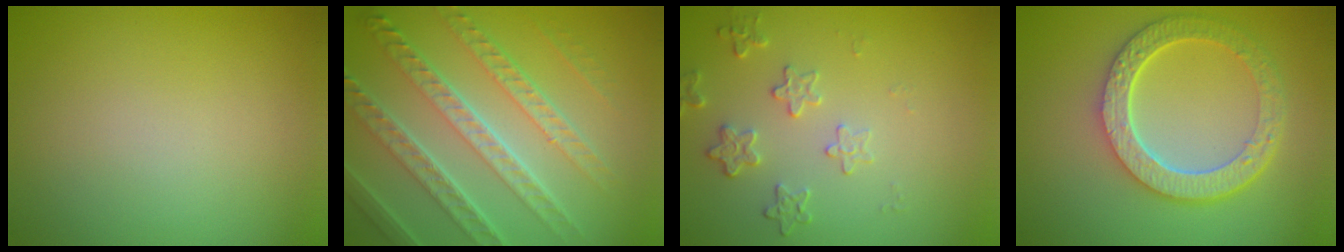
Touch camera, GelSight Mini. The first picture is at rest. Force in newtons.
{"total": 8.2, "press": 5.8, "slide": 5.8}
{"total": 2.2, "press": 1.6, "slide": 1.6}
{"total": 6.1, "press": 4.6, "slide": 4.1}